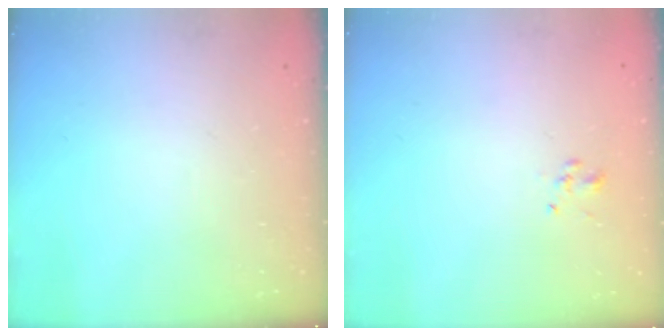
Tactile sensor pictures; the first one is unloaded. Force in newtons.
{"total": 0.9, "press": 0.7, "slide": 0.6}